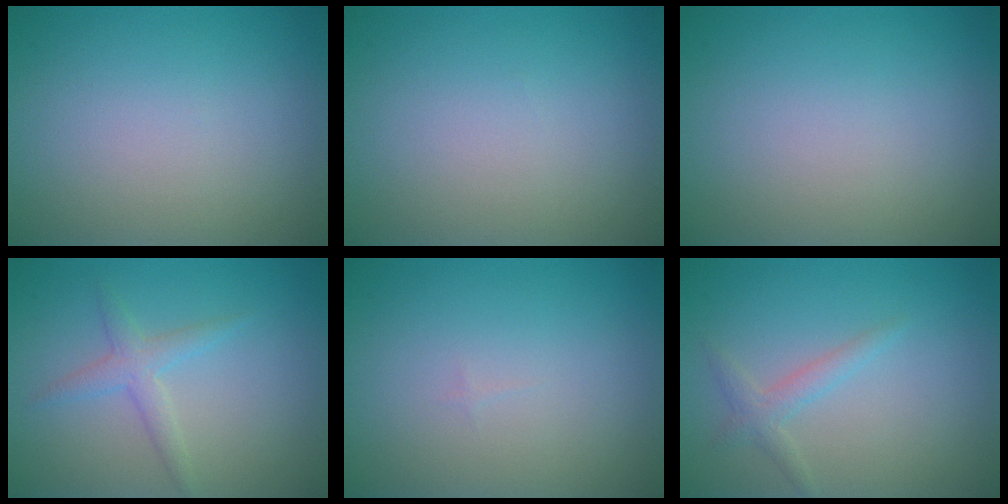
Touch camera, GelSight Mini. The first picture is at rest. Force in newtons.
{"total": 0.0}
{"total": 0.0}
{"total": 2.0, "press": 2.0, "slide": 0.2}
{"total": 0.0}
{"total": 1.7, "press": 1.7, "slide": 0.0}